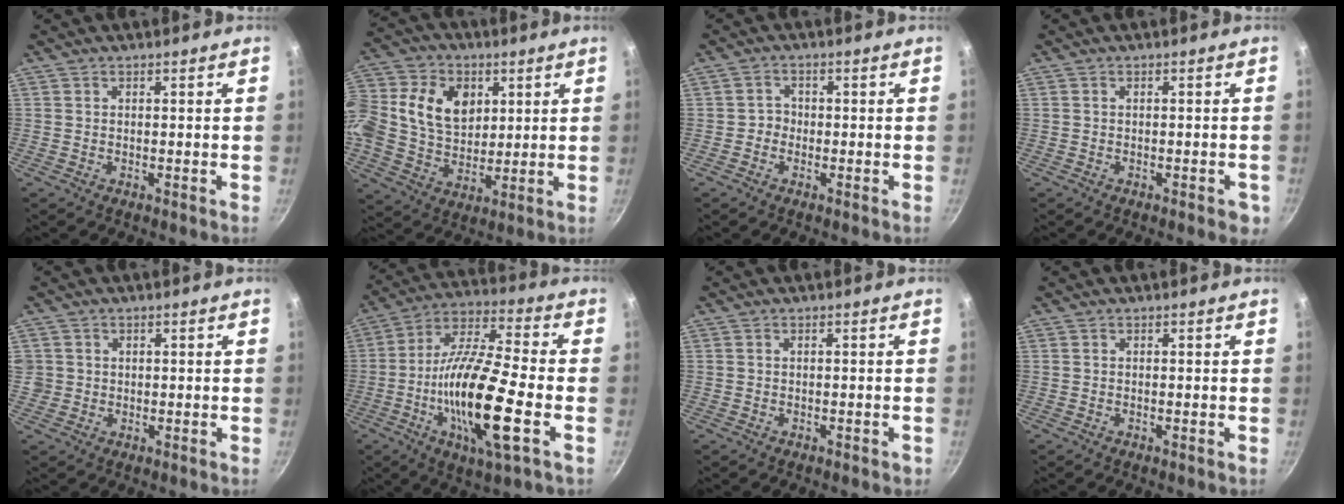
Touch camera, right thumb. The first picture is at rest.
{"total": 22.3, "force": [5.3, 17.0, 13.3], "torque": [-0.288, 0.035, 0.093]}
{"total": 2.0, "force": [-0.8, 1.7, 0.6], "torque": [0.006, 0.011, -0.017]}
{"total": 3.0, "force": [-1.3, 1.2, 2.4], "torque": [-0.020, 0.008, -0.014]}
{"total": 2.9, "force": [0.3, 2.8, 0.7], "torque": [0.000, 0.010, 0.007]}
{"total": 20.1, "force": [-4.9, 4.7, 19.0], "torque": [-0.355, 0.022, -0.104]}
{"total": 0.7, "force": [-0.4, 0.3, 0.5], "torque": [-0.004, 0.006, -0.004]}
{"total": 0.0}